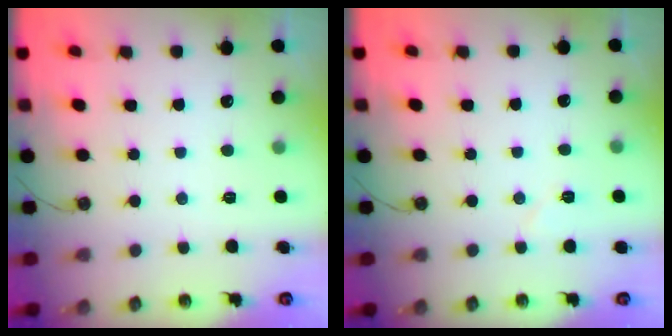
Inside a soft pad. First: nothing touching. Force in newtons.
{"total": 4.3, "press": 3.9, "slide": 1.7}